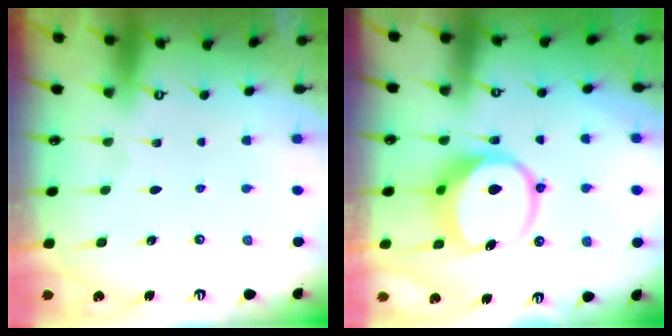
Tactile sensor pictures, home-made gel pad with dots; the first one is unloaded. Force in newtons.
{"total": 9.3, "press": 9.2, "slide": 1.3}